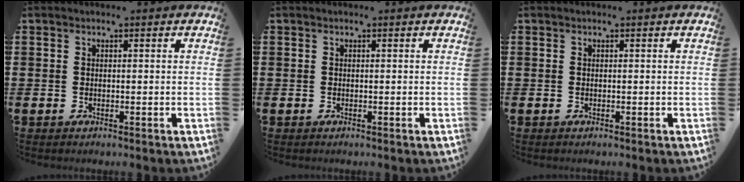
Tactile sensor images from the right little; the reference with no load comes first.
{"total": 0.0}
{"total": 0.0}